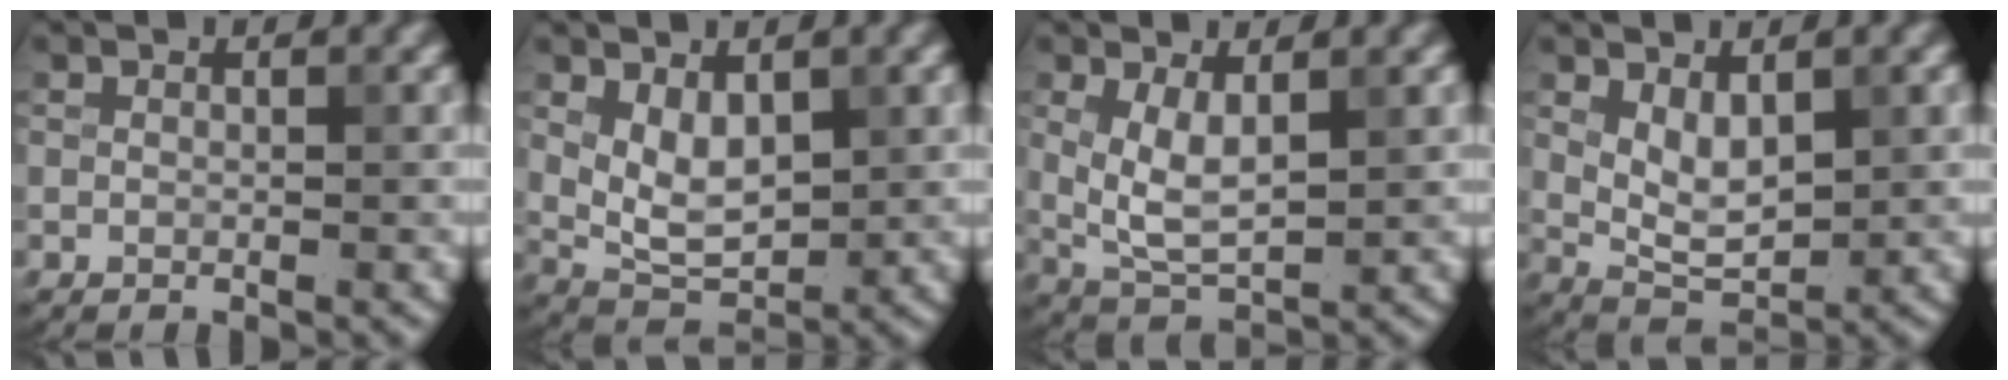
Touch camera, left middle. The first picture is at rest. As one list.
[{"total": 4.3, "force": [1.1, 2.5, 3.4], "torque": [-0.067, -0.007, 0.027]}, {"total": 4.0, "force": [1.0, 1.7, 3.4], "torque": [-0.073, -0.007, 0.025]}, {"total": 3.7, "force": [1.2, 1.8, 3.0], "torque": [-0.059, -0.007, 0.027]}]